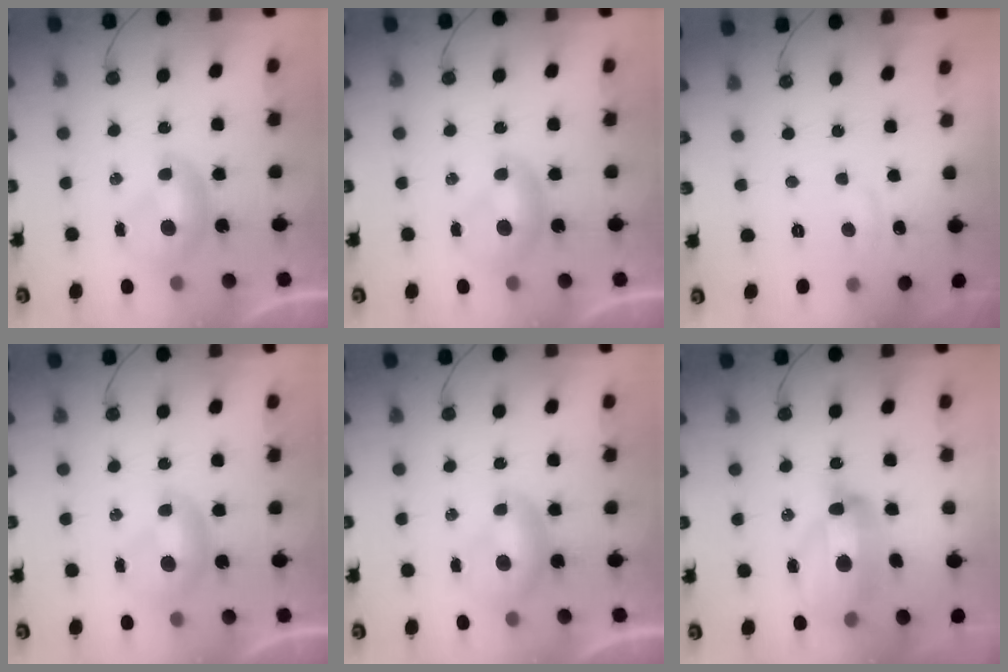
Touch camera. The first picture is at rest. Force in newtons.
{"total": 0.0}
{"total": 1.2, "press": 0.9, "slide": 0.7}
{"total": 0.0}
{"total": 0.0}
{"total": 10.4, "press": 10.3, "slide": 1.3}